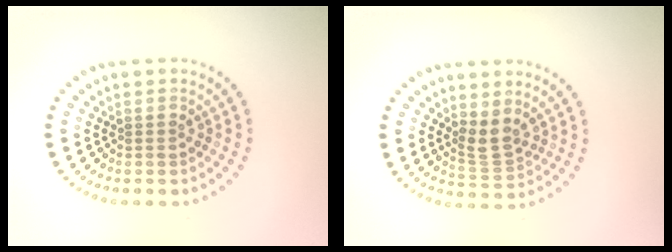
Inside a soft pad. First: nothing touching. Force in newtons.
{"total": 2.3, "press": 1.9, "slide": 1.3}